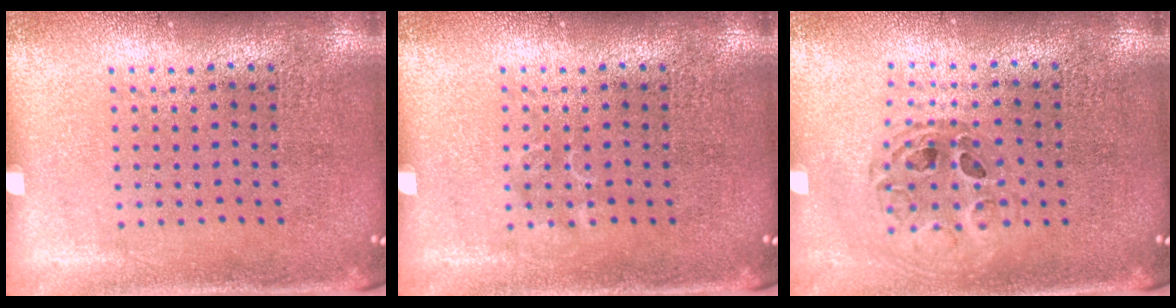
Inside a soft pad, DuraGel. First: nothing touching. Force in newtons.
{"total": 0.7, "press": 0.7, "slide": 0.2}
{"total": 0.8, "press": 0.7, "slide": 0.2}